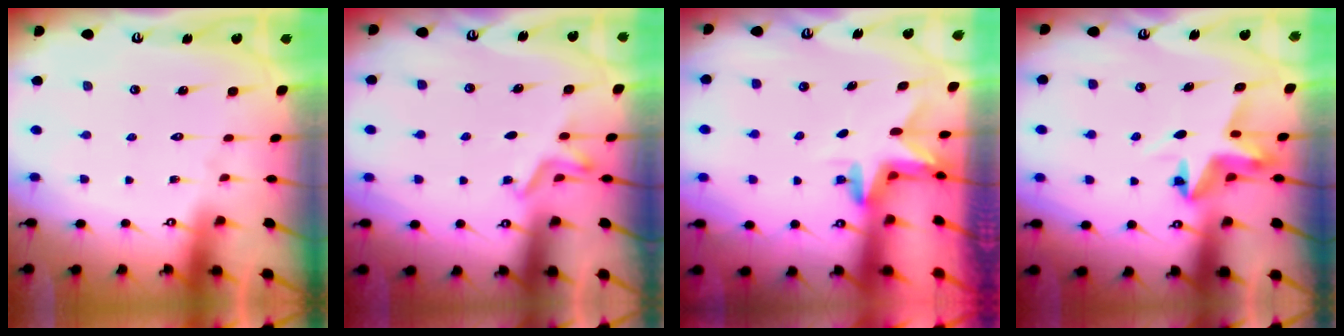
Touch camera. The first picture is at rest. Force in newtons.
{"total": 2.8, "press": 2.4, "slide": 1.4}
{"total": 3.2, "press": 3.2, "slide": 0.2}
{"total": 5.5, "press": 5.5, "slide": 0.2}